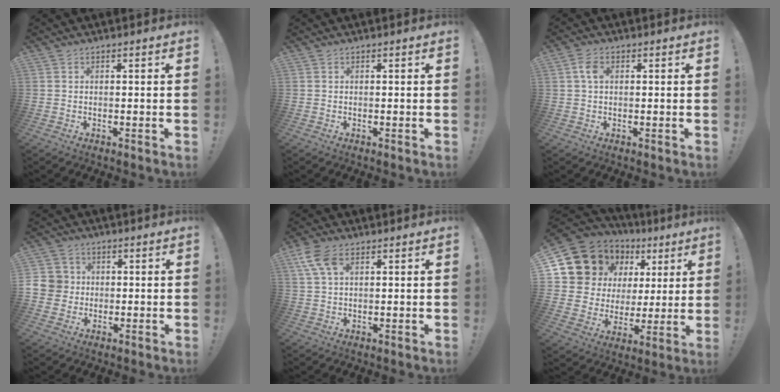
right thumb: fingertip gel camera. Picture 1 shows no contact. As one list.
[{"total": 0.0}, {"total": 3.6, "force": [0.8, 2.2, 2.7], "torque": [-0.052, 0.008, 0.013]}, {"total": 6.9, "force": [0.1, 6.6, 1.8], "torque": [-0.045, 0.011, 0.006]}, {"total": 7.7, "force": [3.6, 4.2, 5.5], "torque": [-0.110, -0.001, 0.071]}, {"total": 12.8, "force": [7.8, 9.3, 4.1], "torque": [-0.081, -0.055, 0.163]}]